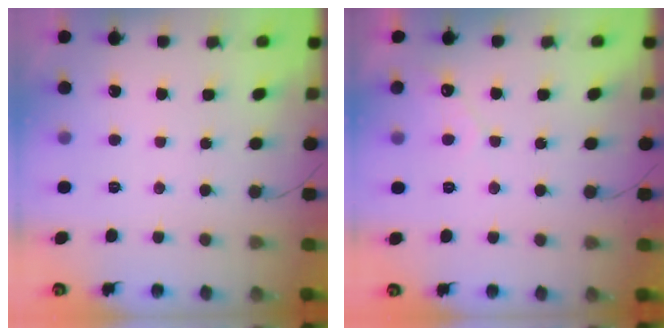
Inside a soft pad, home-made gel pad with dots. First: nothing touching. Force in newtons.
{"total": 2.8, "press": 2.8, "slide": 0.1}